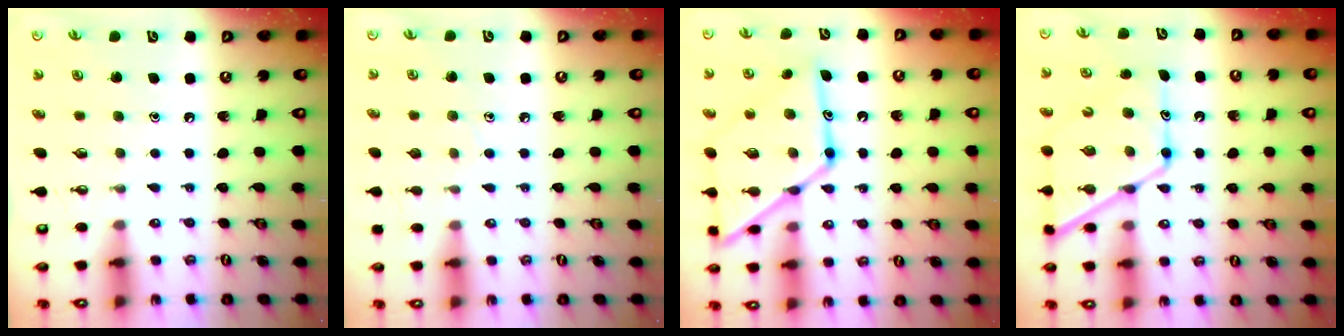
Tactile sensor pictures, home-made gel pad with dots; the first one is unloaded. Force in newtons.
{"total": 4.4, "press": 4.4, "slide": 0.5}
{"total": 18.7, "press": 18.6, "slide": 1.5}
{"total": 15.3, "press": 15.2, "slide": 1.4}